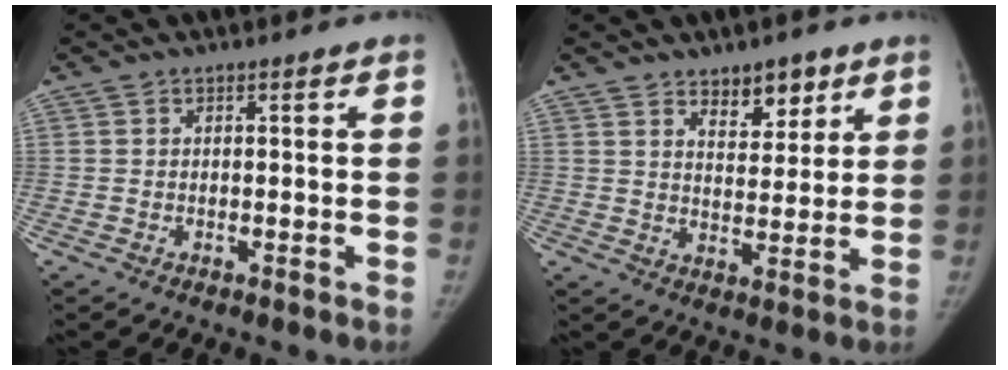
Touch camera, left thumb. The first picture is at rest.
{"total": 7.0, "force": [4.6, 3.7, 3.7], "torque": [-0.022, -0.032, 0.073]}